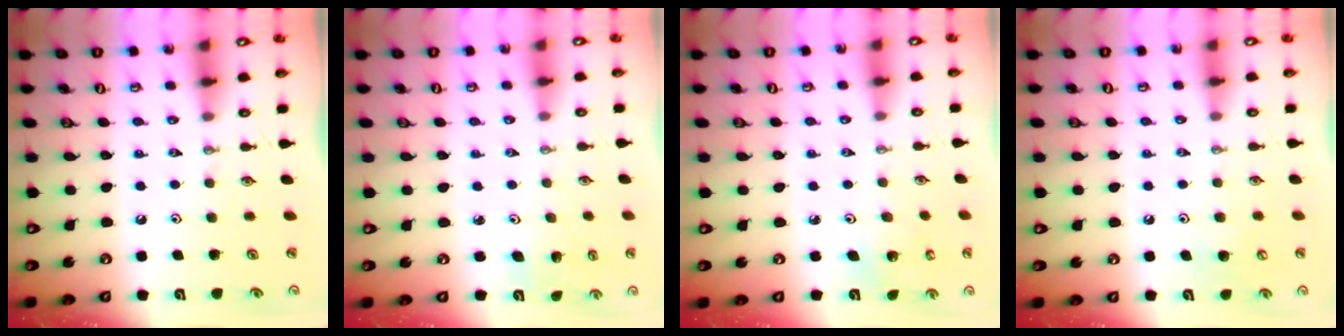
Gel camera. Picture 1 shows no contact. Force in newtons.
{"total": 2.8, "press": 2.7, "slide": 1.0}
{"total": 2.9, "press": 2.9, "slide": 0.2}
{"total": 5.1, "press": 5.1, "slide": 0.4}